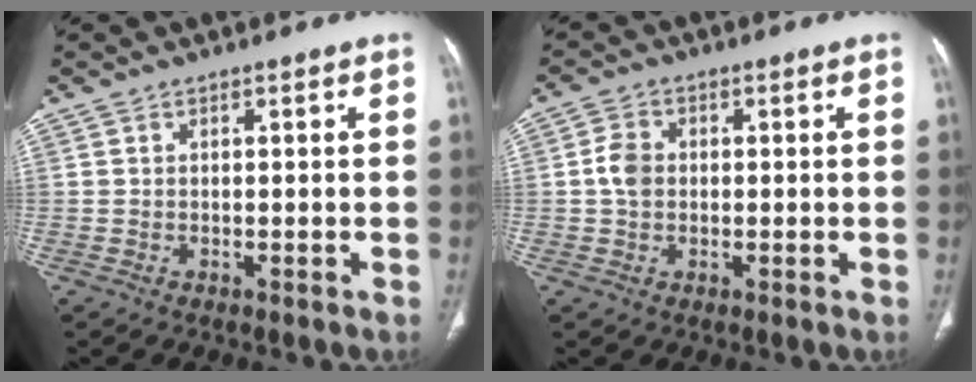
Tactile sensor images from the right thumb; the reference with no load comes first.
{"total": 4.1, "force": [0.1, 3.2, 2.6], "torque": [-0.048, 0.006, -0.004]}